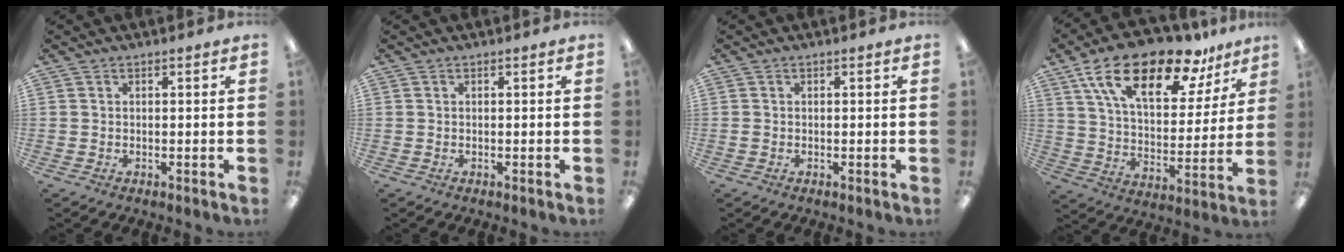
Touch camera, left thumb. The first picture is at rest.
{"total": 0.0}
{"total": 0.6, "force": [-0.1, 0.5, 0.4], "torque": [-0.007, 0.003, -0.003]}
{"total": 22.0, "force": [14.2, 9.3, 13.9], "torque": [-0.238, -0.068, 0.243]}